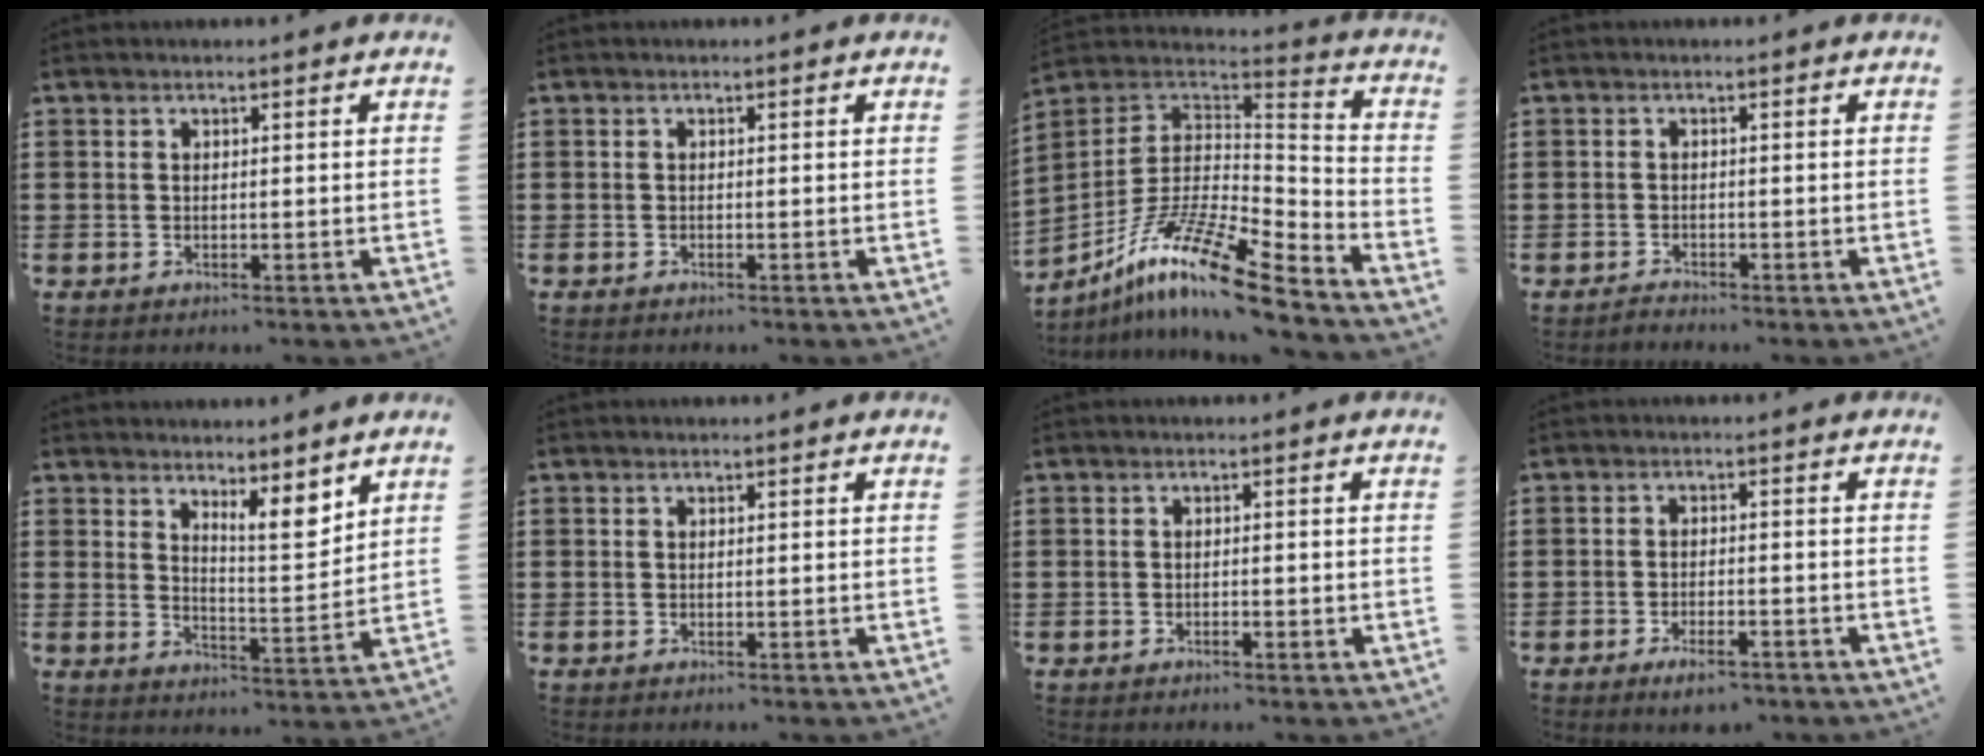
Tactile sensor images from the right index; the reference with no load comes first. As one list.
[{"total": 0.0}, {"total": 15.1, "force": [-10.2, 3.0, 10.7], "torque": [-0.210, 0.015, -0.191]}, {"total": 1.1, "force": [-1.1, 0.3, -0.1], "torque": [-0.002, 0.005, -0.024]}, {"total": 5.5, "force": [4.5, 1.2, 2.8], "torque": [-0.051, -0.021, 0.077]}, {"total": 0.0}, {"total": 0.7, "force": [-0.5, 0.2, 0.5], "torque": [-0.011, -0.002, -0.008]}, {"total": 2.9, "force": [-2.2, 0.6, 1.8], "torque": [-0.040, 0.001, -0.043]}]